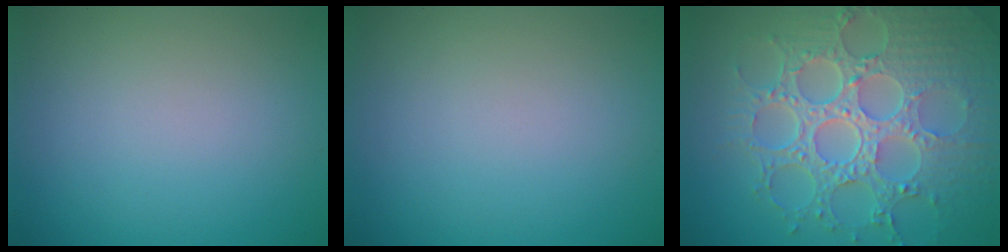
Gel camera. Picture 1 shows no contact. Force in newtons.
{"total": 0.0}
{"total": 8.9, "press": 6.5, "slide": 6.1}